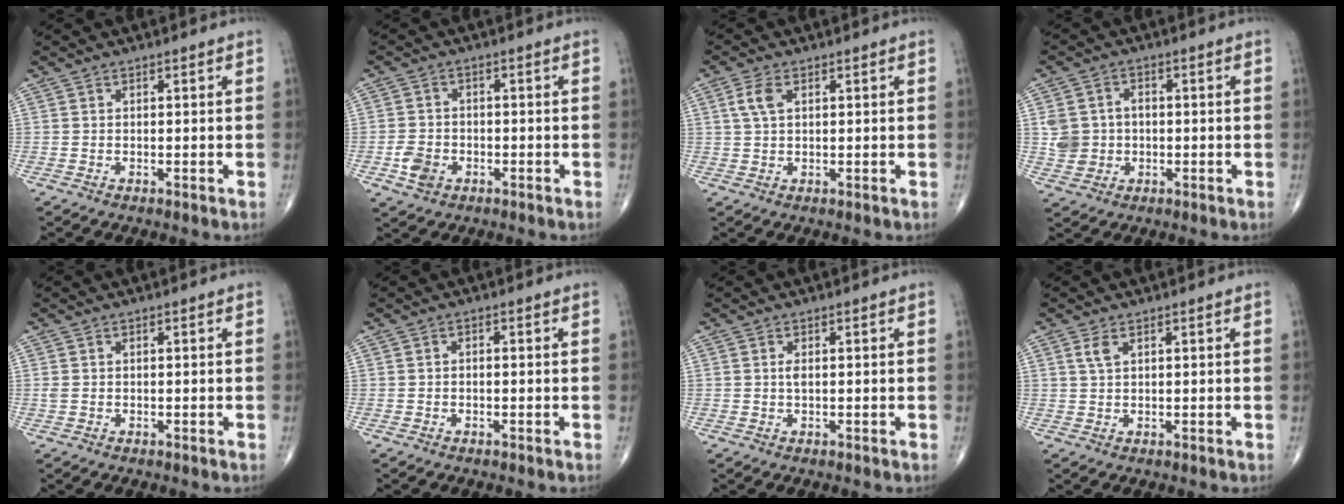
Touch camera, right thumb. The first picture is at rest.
{"total": 4.3, "force": [-1.8, 3.2, 2.3], "torque": [-0.038, 0.008, -0.031]}
{"total": 3.6, "force": [1.2, 1.9, 2.8], "torque": [-0.066, 0.008, 0.025]}
{"total": 6.4, "force": [-0.1, 5.7, 2.8], "torque": [-0.034, 0.007, 0.001]}
{"total": 0.9, "force": [0.0, 0.7, 0.6], "torque": [-0.020, 0.005, 0.001]}
{"total": 0.5, "force": [-0.2, 0.2, 0.4], "torque": [-0.005, 0.002, -0.008]}
{"total": 1.0, "force": [0.2, 0.4, 1.0], "torque": [-0.020, -0.002, 0.002]}
{"total": 2.0, "force": [1.0, 0.8, 1.5], "torque": [-0.035, 0.005, 0.024]}